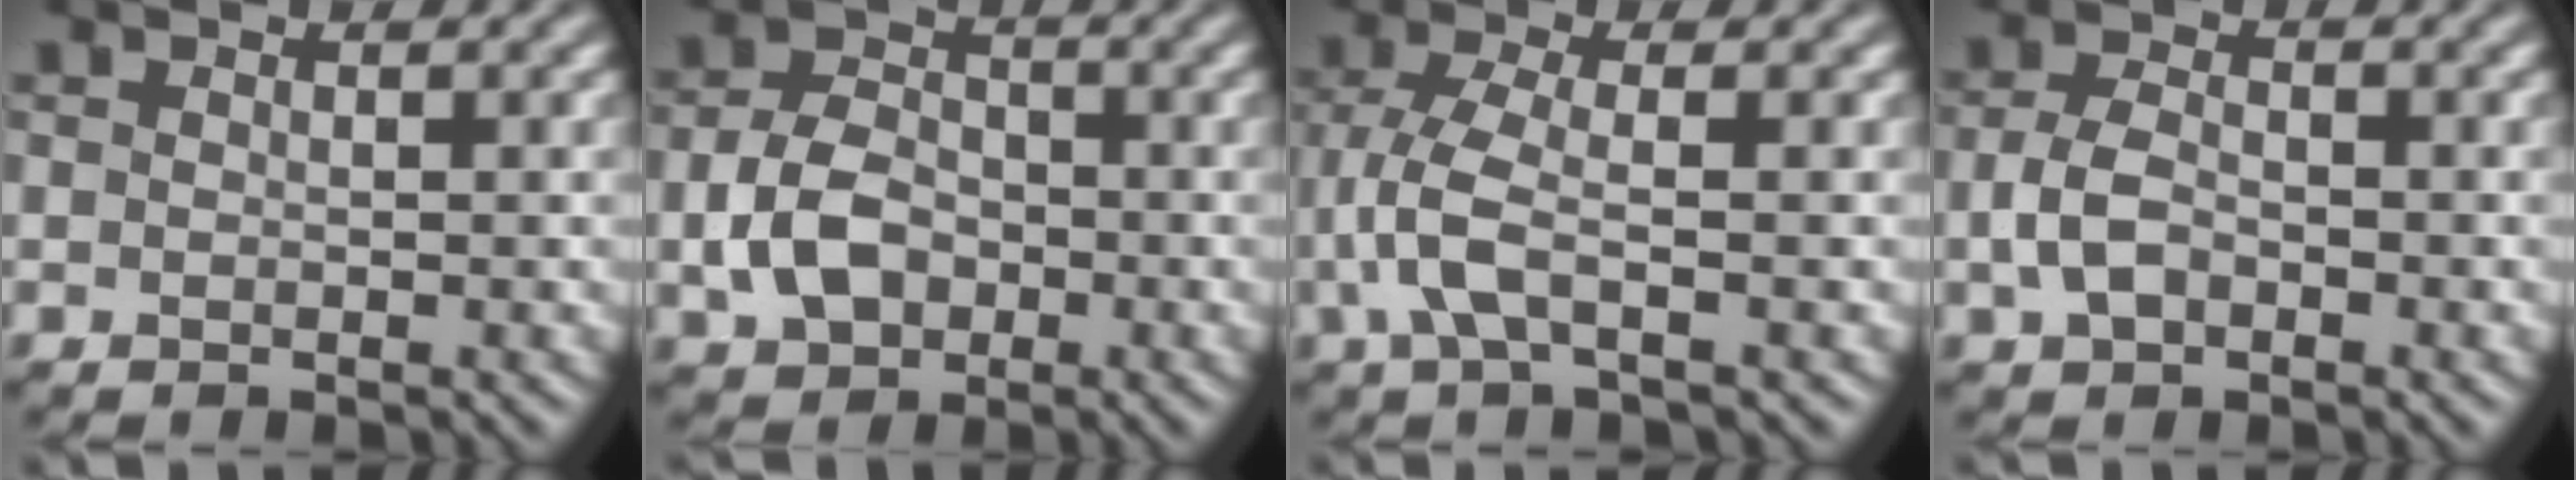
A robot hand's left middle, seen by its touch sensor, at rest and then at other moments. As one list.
[{"total": 5.0, "force": [-1.3, 3.7, 3.0], "torque": [-0.062, 0.001, -0.028]}, {"total": 4.0, "force": [-1.0, 1.4, 3.7], "torque": [-0.093, 0.004, -0.025]}, {"total": 3.0, "force": [-0.7, 2.0, 2.1], "torque": [-0.045, 0.003, -0.018]}]